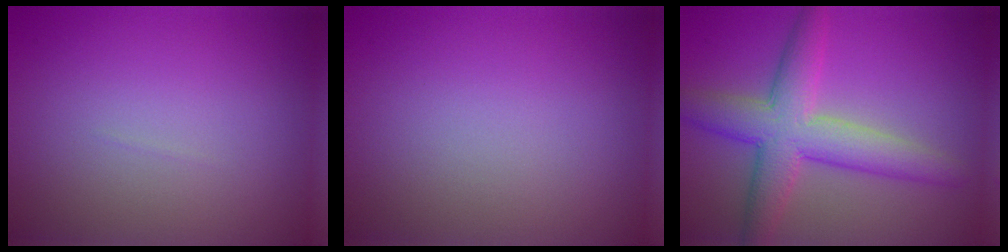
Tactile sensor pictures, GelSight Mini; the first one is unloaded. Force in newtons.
{"total": 0.0}
{"total": 6.5, "press": 6.5, "slide": 0.1}